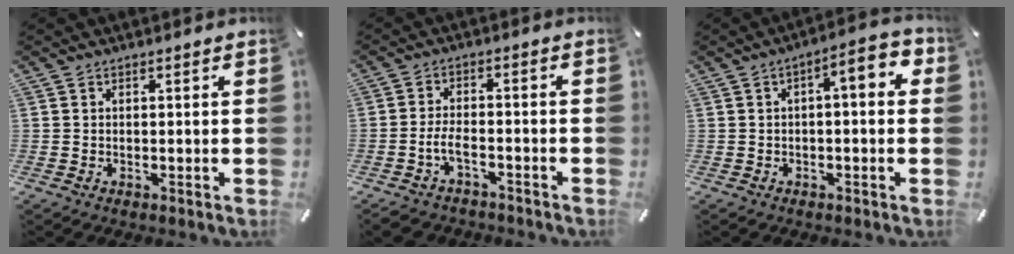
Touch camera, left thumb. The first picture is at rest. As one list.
[{"total": 5.0, "force": [-2.8, 2.3, 3.5], "torque": [-0.078, 0.011, -0.056]}, {"total": 6.2, "force": [0.8, 2.0, 5.8], "torque": [-0.085, -0.008, 0.008]}]